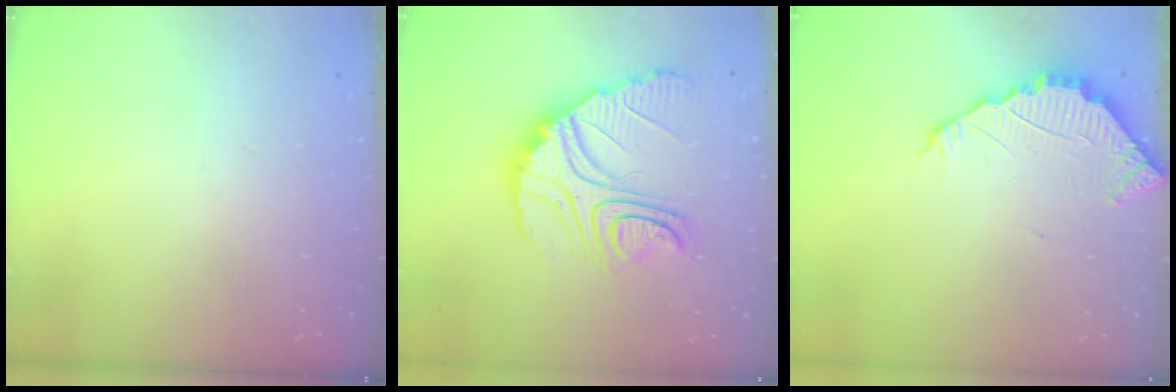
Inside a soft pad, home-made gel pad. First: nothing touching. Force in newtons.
{"total": 16.8, "press": 16.8, "slide": 1.3}
{"total": 2.6, "press": 2.6, "slide": 0.2}